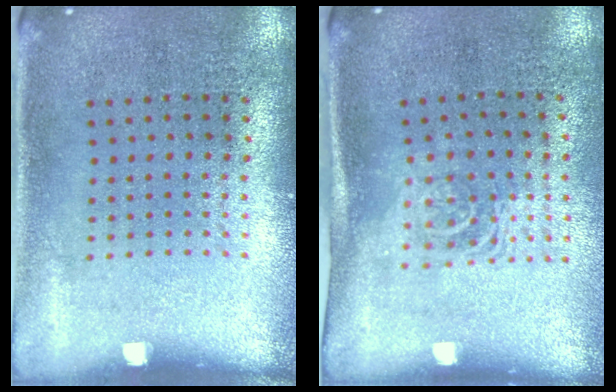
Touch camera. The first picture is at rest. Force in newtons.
{"total": 1.7, "press": 1.3, "slide": 1.1}